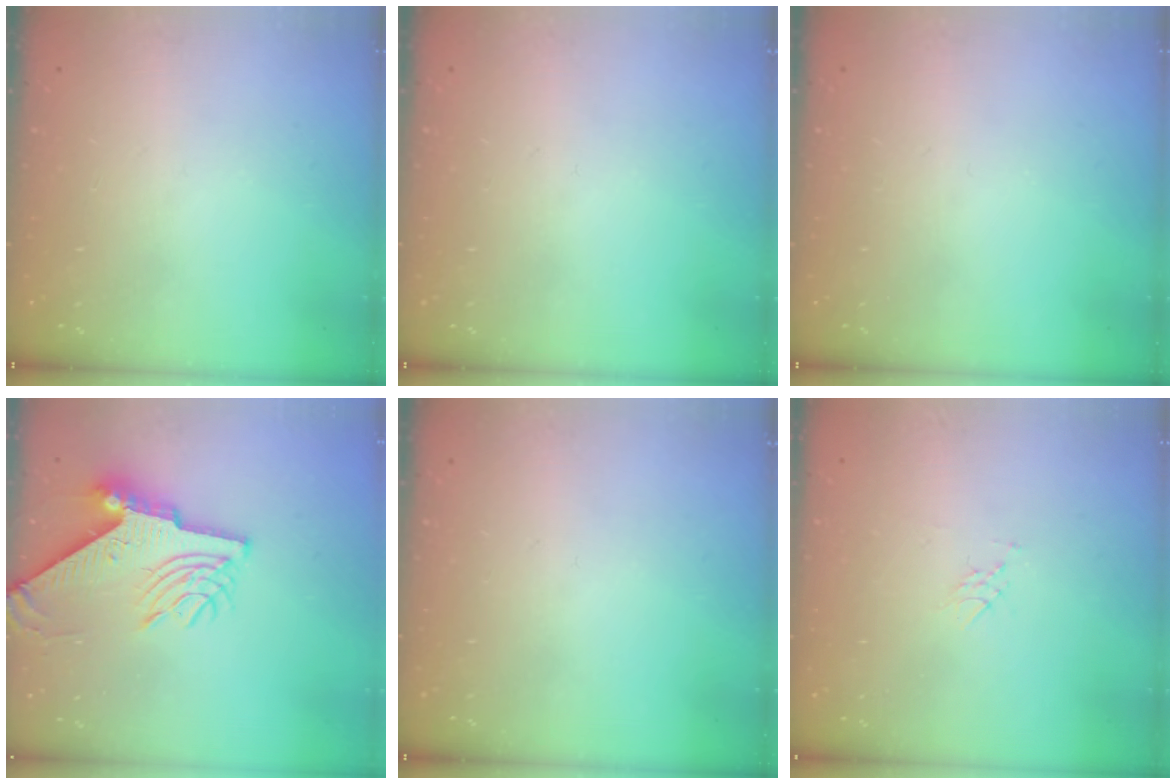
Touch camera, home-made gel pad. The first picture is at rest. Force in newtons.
{"total": 0.0}
{"total": 0.0}
{"total": 10.8, "press": 10.7, "slide": 1.4}
{"total": 0.0}
{"total": 3.5, "press": 3.3, "slide": 1.1}